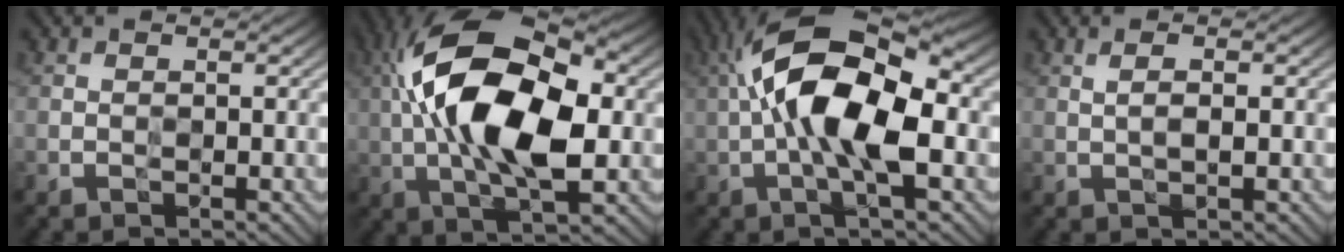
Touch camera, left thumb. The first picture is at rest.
{"total": 16.8, "force": [1.1, 8.1, 14.6], "torque": [-0.268, 0.026, 0.006]}
{"total": 14.0, "force": [-0.1, 5.8, 12.8], "torque": [-0.239, 0.025, -0.013]}
{"total": 1.8, "force": [0.3, 0.3, 1.7], "torque": [-0.031, 0.002, 0.006]}